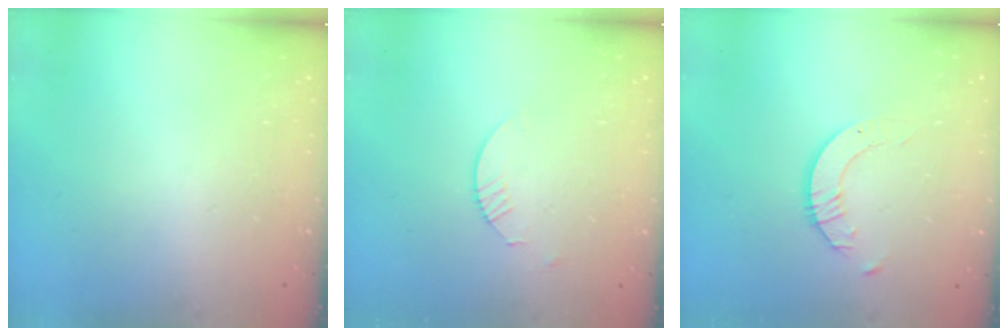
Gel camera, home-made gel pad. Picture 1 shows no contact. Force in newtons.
{"total": 1.8, "press": 1.8, "slide": 0.2}
{"total": 2.3, "press": 2.3, "slide": 0.2}